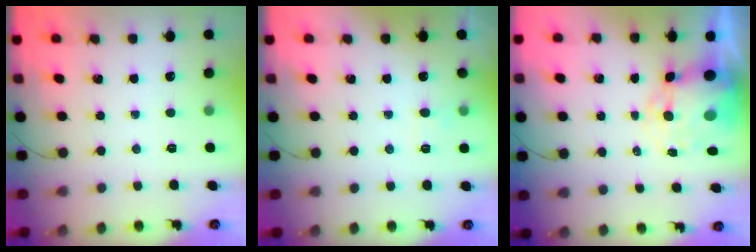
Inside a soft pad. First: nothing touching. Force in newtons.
{"total": 2.6, "press": 2.2, "slide": 1.4}
{"total": 10.6, "press": 10.3, "slide": 2.6}